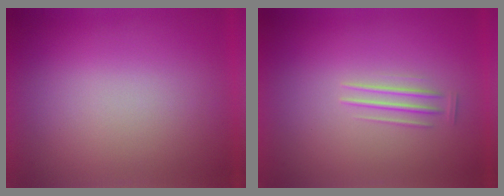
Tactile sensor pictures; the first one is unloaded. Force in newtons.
{"total": 1.2}